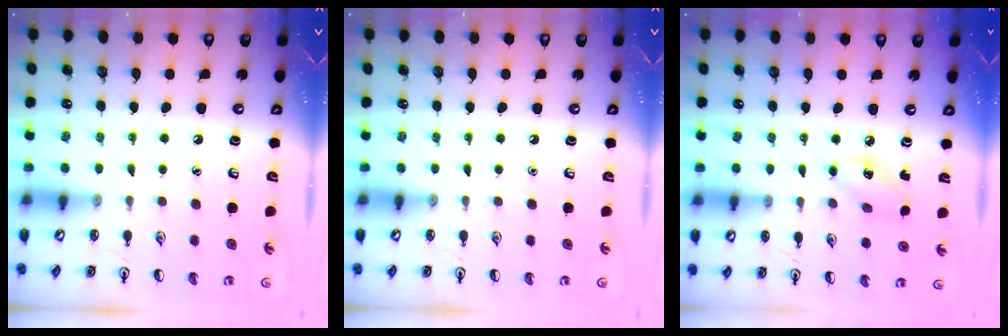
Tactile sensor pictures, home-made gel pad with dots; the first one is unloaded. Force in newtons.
{"total": 0.0}
{"total": 3.7, "press": 3.5, "slide": 1.3}